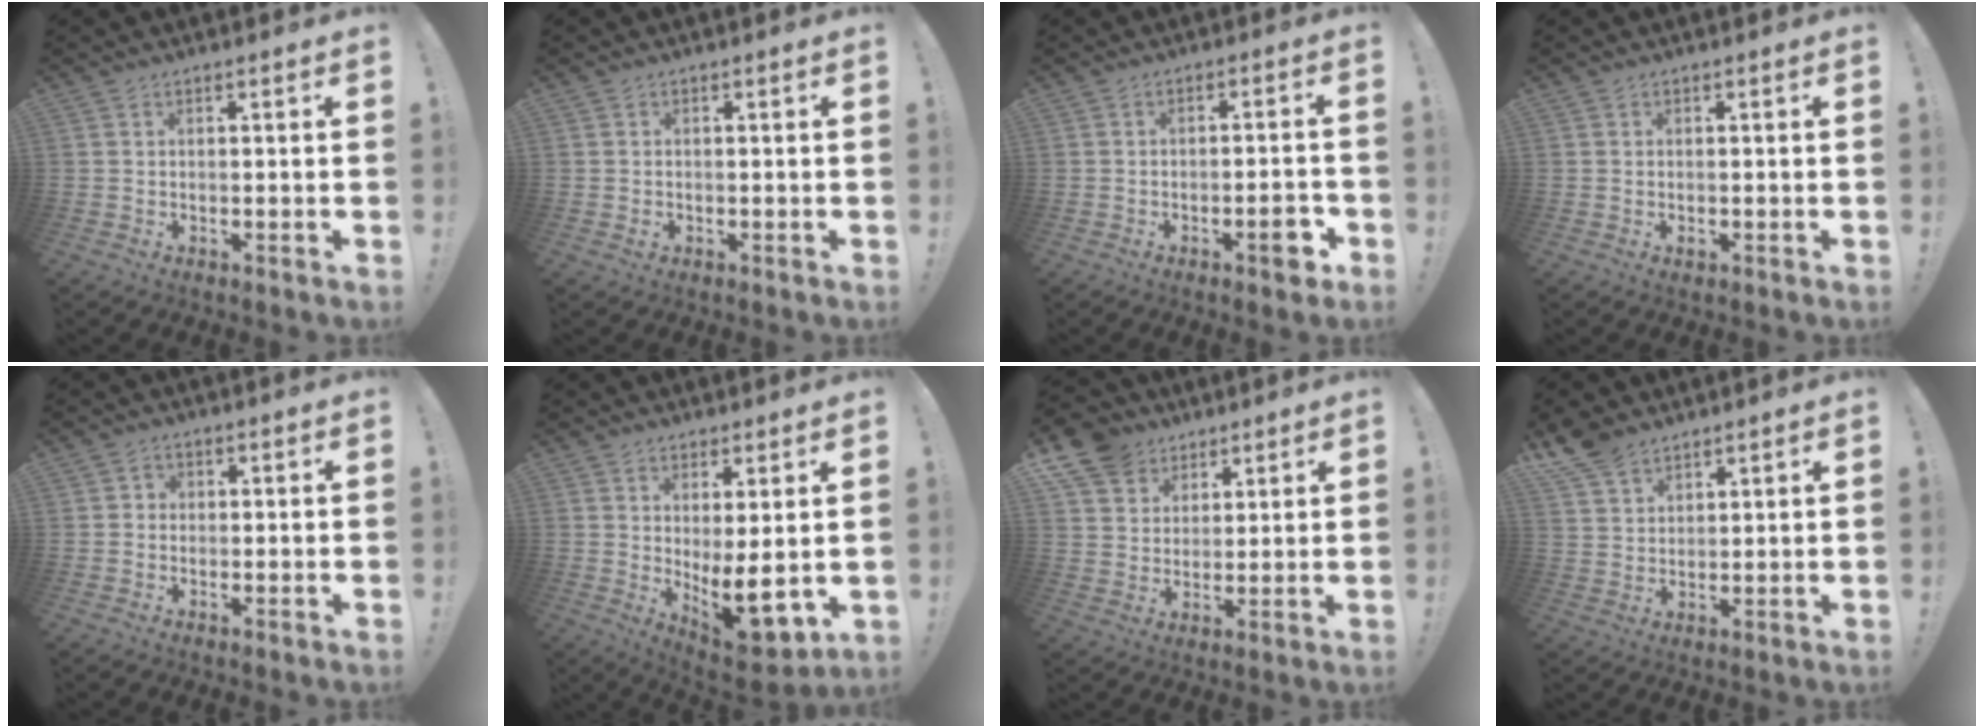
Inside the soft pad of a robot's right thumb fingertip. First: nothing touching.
{"total": 0.9, "force": [-0.2, 0.8, 0.3], "torque": [0.001, -0.001, -0.006]}
{"total": 5.9, "force": [-2.9, 1.7, 4.9], "torque": [-0.060, 0.011, -0.045]}
{"total": 0.6, "force": [-0.3, 0.5, 0.1], "torque": [0.006, -0.001, -0.006]}
{"total": 1.1, "force": [-0.3, 0.9, 0.4], "torque": [-0.011, 0.006, -0.005]}
{"total": 10.3, "force": [-0.3, 3.8, 9.5], "torque": [-0.112, -0.037, 0.005]}
{"total": 10.9, "force": [6.8, 8.0, 2.6], "torque": [-0.049, -0.046, 0.137]}
{"total": 7.3, "force": [5.7, 3.7, 2.5], "torque": [-0.053, -0.031, 0.114]}